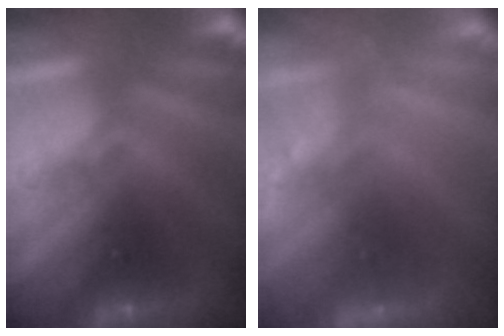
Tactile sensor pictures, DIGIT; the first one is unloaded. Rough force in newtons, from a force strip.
{"total": 2.5}